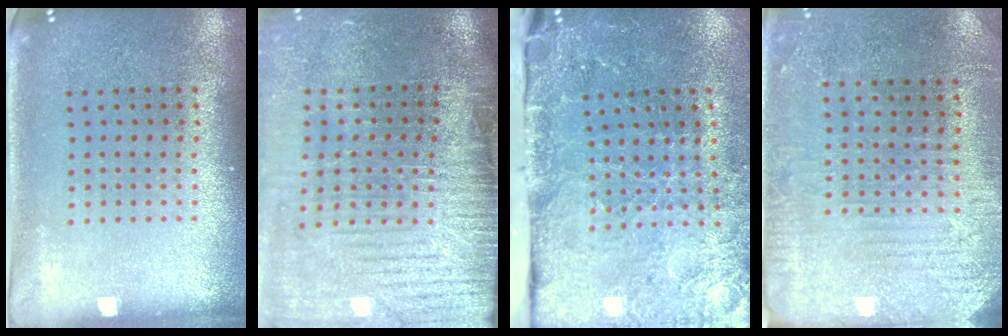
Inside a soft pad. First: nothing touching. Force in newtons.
{"total": 4.4, "press": 3.8, "slide": 2.2}
{"total": 3.6, "press": 3.3, "slide": 1.3}
{"total": 3.0, "press": 2.8, "slide": 1.1}